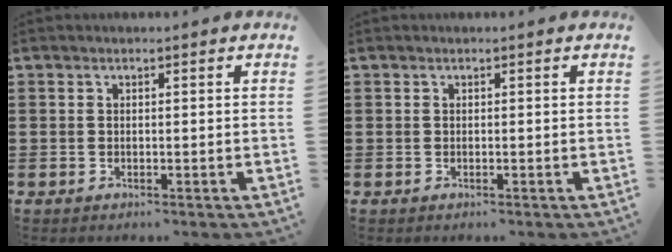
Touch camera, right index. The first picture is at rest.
{"total": 0.0}